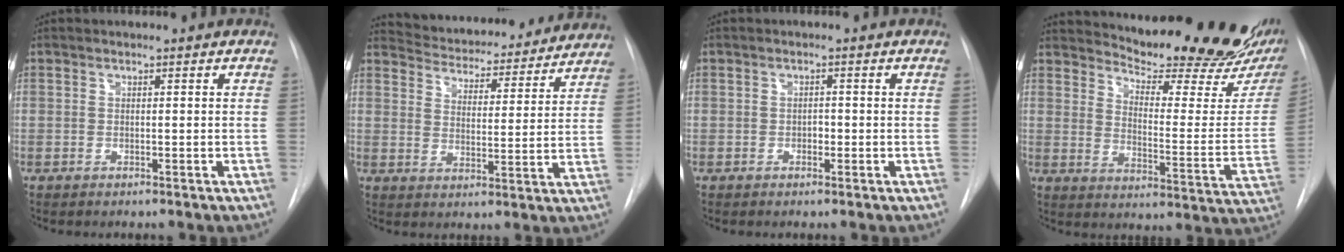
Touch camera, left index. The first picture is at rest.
{"total": 19.6, "force": [18.3, 4.8, 5.1], "torque": [-0.075, -0.014, 0.236]}
{"total": 1.7, "force": [-1.5, 0.5, 0.5], "torque": [-0.005, -0.002, -0.023]}
{"total": 22.5, "force": [19.4, 3.0, 11.0], "torque": [-0.159, -0.101, 0.241]}